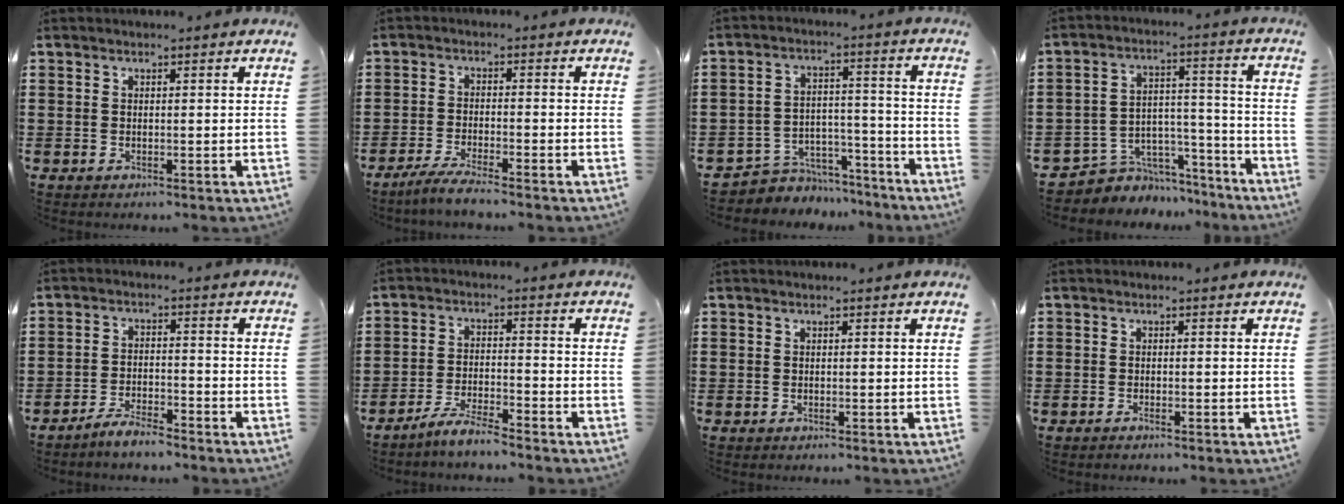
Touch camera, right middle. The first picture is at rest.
{"total": 3.6, "force": [-3.3, 0.0, 1.6], "torque": [-0.035, -0.002, -0.065]}
{"total": 5.7, "force": [-5.2, 2.1, 0.2], "torque": [-0.006, 0.020, -0.108]}
{"total": 5.5, "force": [-4.5, 3.0, 0.3], "torque": [-0.014, 0.017, -0.092]}
{"total": 3.9, "force": [-3.8, 0.3, 1.0], "torque": [-0.027, 0.004, -0.078]}
{"total": 4.7, "force": [-4.4, 0.2, 1.8], "torque": [-0.045, -0.002, -0.087]}
{"total": 0.0}
{"total": 0.5, "force": [-0.3, 0.0, 0.4], "torque": [-0.009, -0.004, -0.005]}